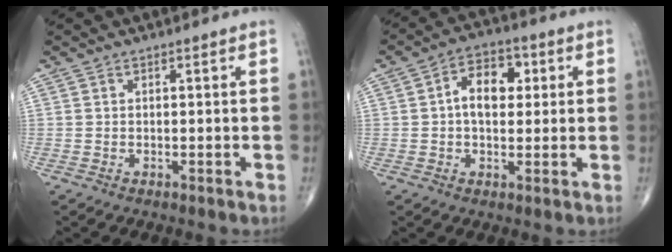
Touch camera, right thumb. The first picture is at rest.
{"total": 8.3, "force": [1.3, 5.3, 6.2], "torque": [-0.083, 0.015, 0.015]}